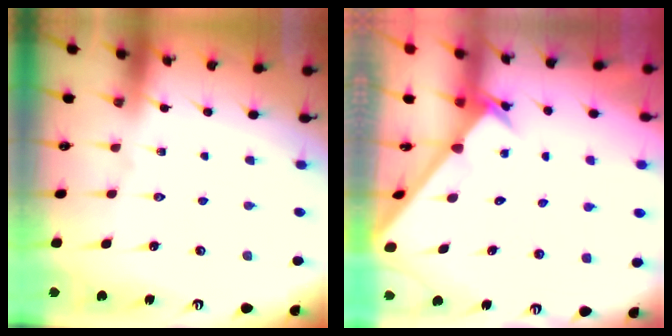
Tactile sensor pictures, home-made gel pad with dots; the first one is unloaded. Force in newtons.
{"total": 2.1, "press": 2.1, "slide": 0.1}